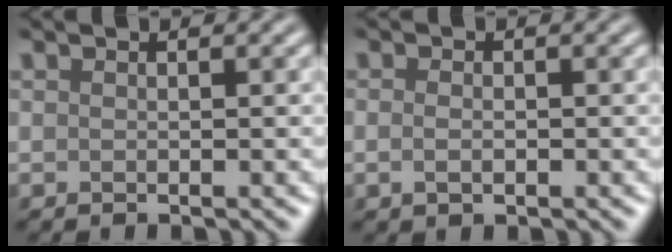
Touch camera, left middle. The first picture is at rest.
{"total": 1.3, "force": [-0.3, 0.8, 1.0], "torque": [-0.021, -0.001, -0.006]}